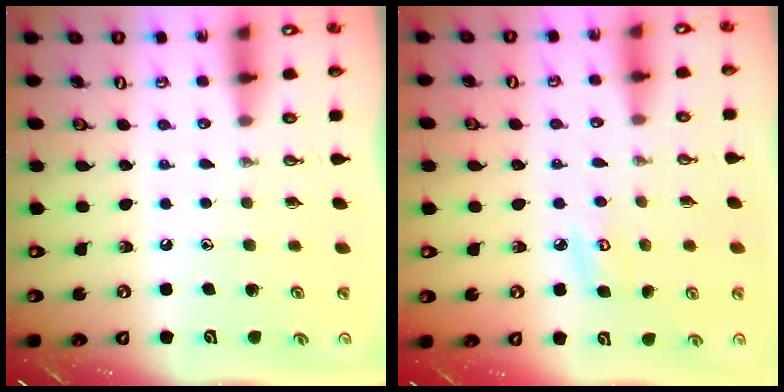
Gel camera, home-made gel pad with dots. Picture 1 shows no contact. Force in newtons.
{"total": 5.2, "press": 5.2, "slide": 0.4}